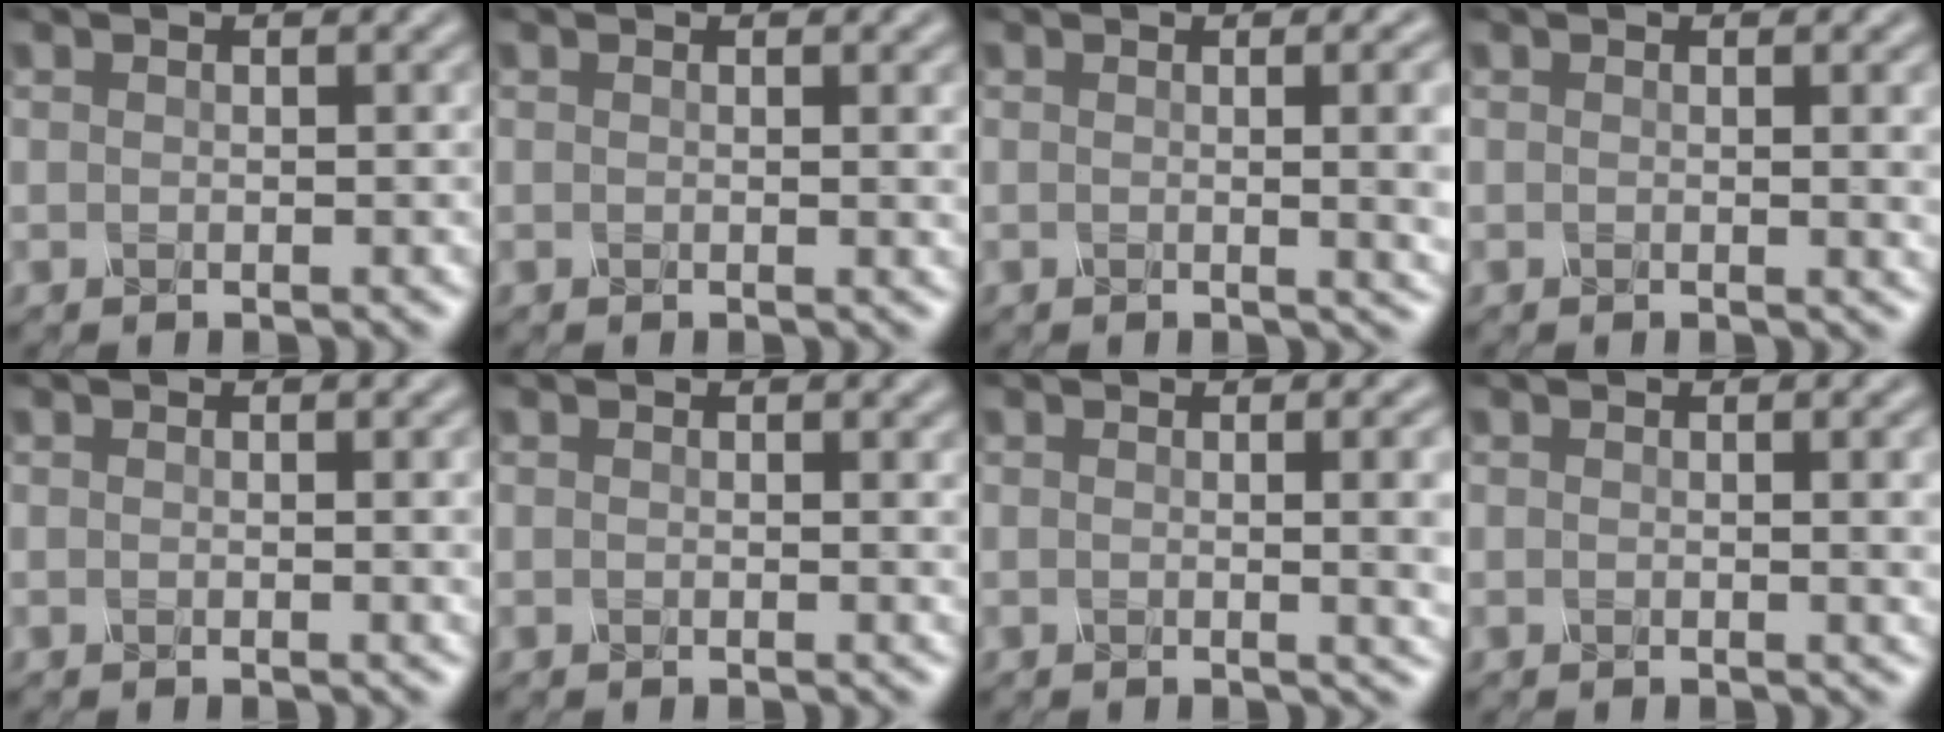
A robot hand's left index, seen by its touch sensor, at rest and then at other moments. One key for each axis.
{"total": 1.4, "fx": 0.3, "fy": 0.5, "fz": 1.3, "tx": -0.008, "ty": 0.002, "tz": 0.000}
{"total": 8.0, "fx": 0.3, "fy": 3.6, "fz": 7.2, "tx": -0.026, "ty": 0.016, "tz": 0.001}
{"total": 3.1, "fx": 0.3, "fy": 1.1, "fz": 2.9, "tx": -0.023, "ty": 0.002, "tz": 0.002}
{"total": 1.9, "fx": 0.1, "fy": 0.7, "fz": 1.8, "tx": -0.014, "ty": 0.002, "tz": -0.003}
{"total": 0.8, "fx": 0.3, "fy": 0.3, "fz": 0.7, "tx": -0.003, "ty": 0.001, "tz": 0.002}
{"total": 6.9, "fx": 0.3, "fy": 2.9, "fz": 6.3, "tx": -0.030, "ty": 0.009, "tz": 0.003}
{"total": 3.5, "fx": 0.4, "fy": 1.2, "fz": 3.2, "tx": -0.027, "ty": 0.006, "tz": 0.003}